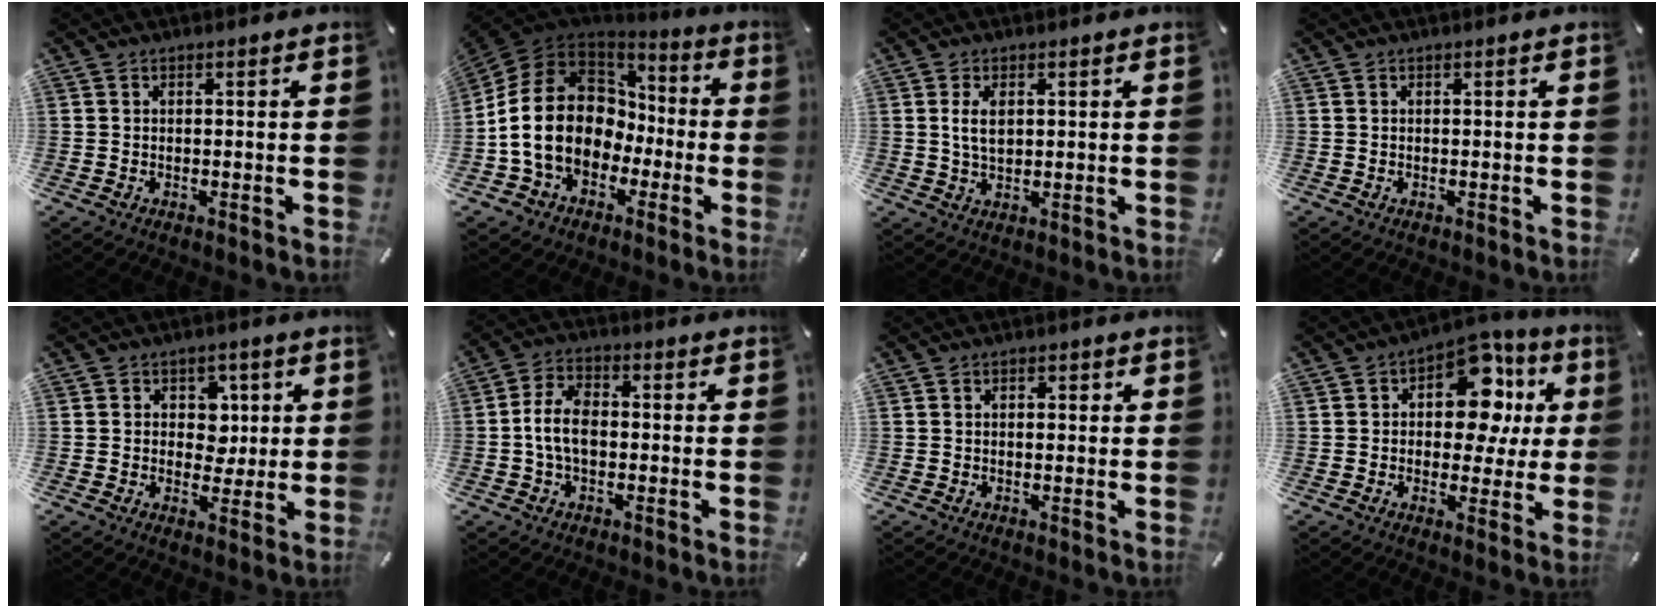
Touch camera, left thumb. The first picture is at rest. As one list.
[{"total": 18.0, "force": [-2.0, 14.8, 10.0], "torque": [-0.210, 0.019, -0.028]}, {"total": 4.5, "force": [1.1, 2.5, 3.6], "torque": [-0.084, -0.005, 0.011]}, {"total": 0.0}, {"total": 7.0, "force": [1.1, 6.3, 2.9], "torque": [-0.044, 0.003, 0.018]}, {"total": 8.0, "force": [-1.1, 5.1, 6.1], "torque": [-0.131, 0.010, -0.023]}, {"total": 1.3, "force": [0.1, 0.9, 0.9], "torque": [-0.018, 0.006, 0.000]}, {"total": 14.2, "force": [4.7, 9.2, 9.8], "torque": [-0.131, -0.027, 0.081]}]